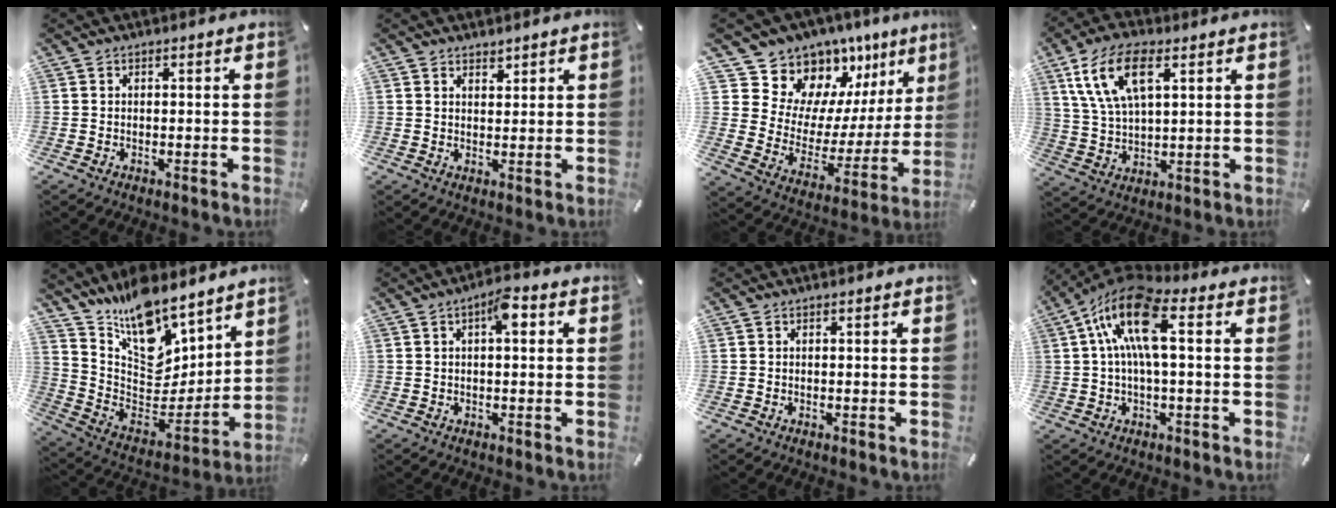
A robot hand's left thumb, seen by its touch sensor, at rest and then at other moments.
{"total": 2.2, "force": [1.8, 1.1, 0.0], "torque": [0.007, -0.008, 0.035]}
{"total": 12.8, "force": [10.8, 6.9, 0.5], "torque": [-0.019, -0.125, 0.193]}
{"total": 12.5, "force": [5.8, 5.9, 9.4], "torque": [-0.210, 0.002, 0.105]}
{"total": 15.7, "force": [12.2, 8.3, 5.5], "torque": [-0.100, -0.119, 0.222]}
{"total": 6.6, "force": [1.9, 3.0, 5.6], "torque": [-0.081, 0.001, 0.025]}
{"total": 0.0}
{"total": 14.8, "force": [3.1, 6.1, 13.1], "torque": [-0.271, 0.001, 0.054]}